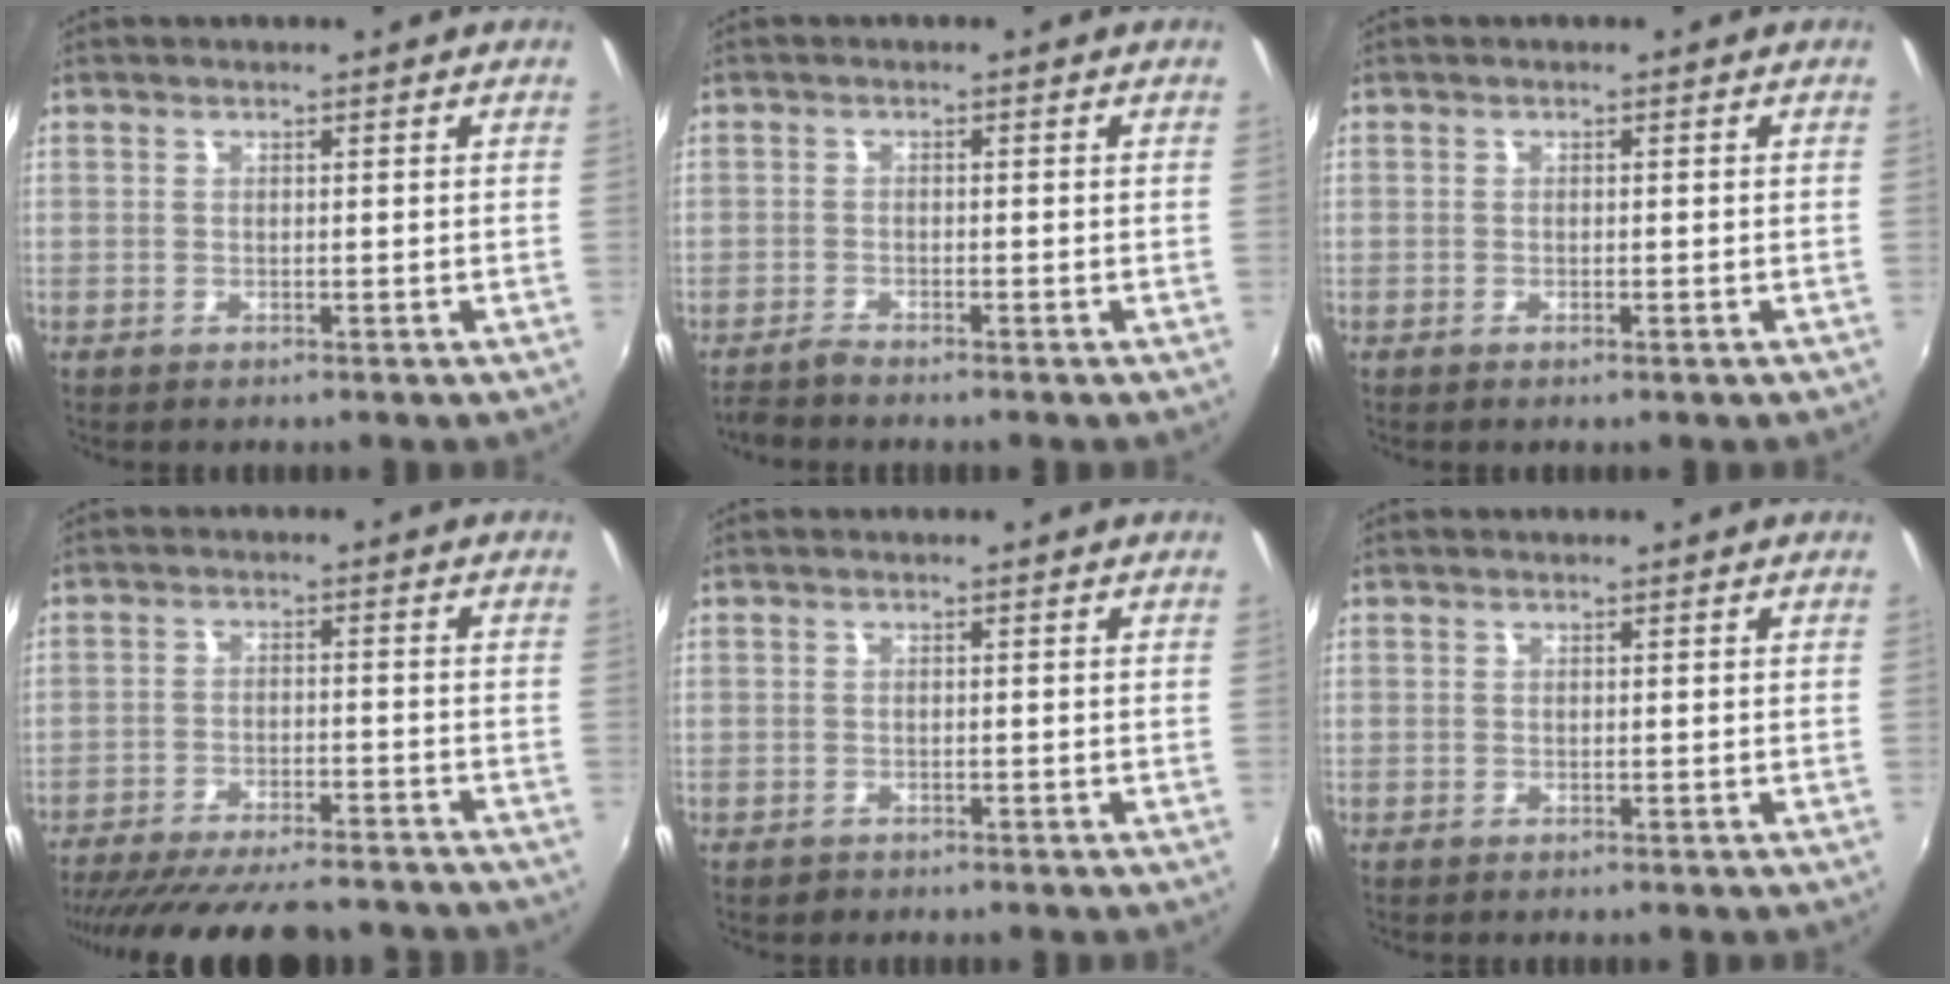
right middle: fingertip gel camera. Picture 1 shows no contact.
{"total": 2.1, "force": [-2.1, -0.1, 0.5], "torque": [-0.019, -0.007, -0.042]}
{"total": 0.8, "force": [-0.6, 0.2, 0.6], "torque": [-0.010, 0.000, -0.010]}
{"total": 20.0, "force": [-17.5, 4.4, 8.7], "torque": [-0.173, -0.021, -0.248]}
{"total": 1.1, "force": [-0.8, 0.8, 0.1], "torque": [-0.004, -0.001, -0.011]}
{"total": 0.0}